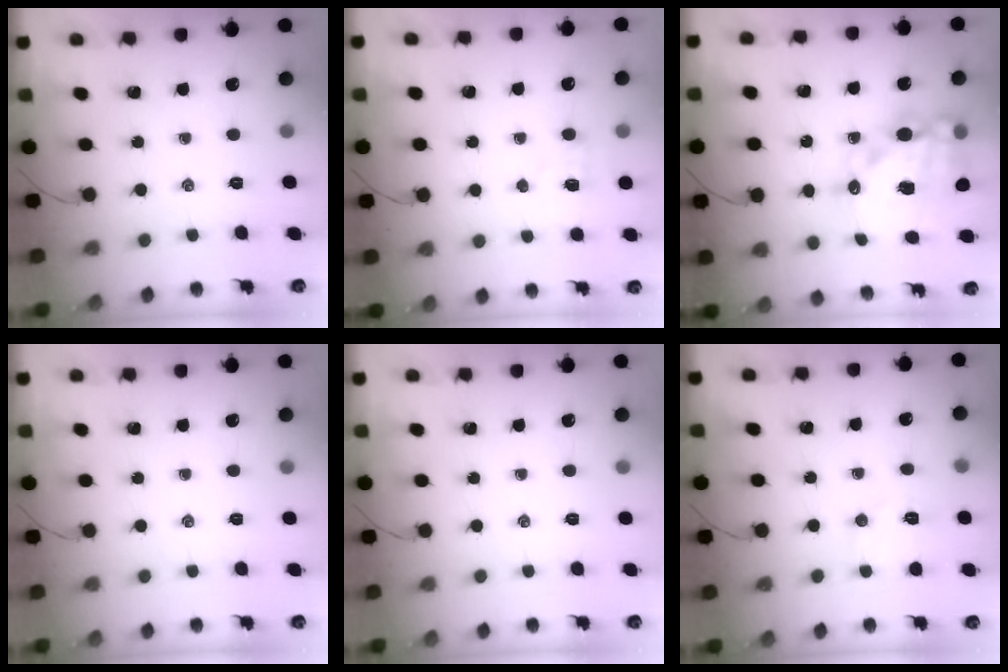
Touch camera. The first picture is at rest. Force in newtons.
{"total": 3.8, "press": 3.6, "slide": 1.3}
{"total": 19.2, "press": 18.8, "slide": 4.0}
{"total": 0.0}
{"total": 0.0}
{"total": 6.7, "press": 6.6, "slide": 1.3}